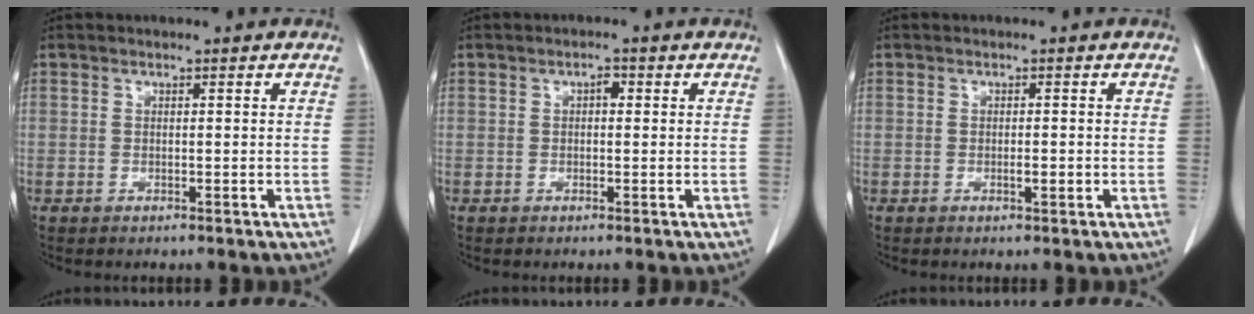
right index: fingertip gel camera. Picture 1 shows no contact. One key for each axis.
{"total": 1.3, "fx": 0.2, "fy": 0.7, "fz": 1.0, "tx": -0.013, "ty": 0.005, "tz": 0.001}
{"total": 1.3, "fx": -0.4, "fy": 0.2, "fz": 1.2, "tx": -0.023, "ty": 0.000, "tz": -0.006}